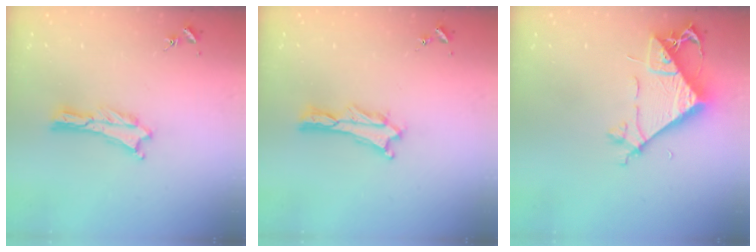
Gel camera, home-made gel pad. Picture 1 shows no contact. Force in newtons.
{"total": 0.9, "press": 0.9, "slide": 0.2}
{"total": 8.5, "press": 8.5, "slide": 0.7}